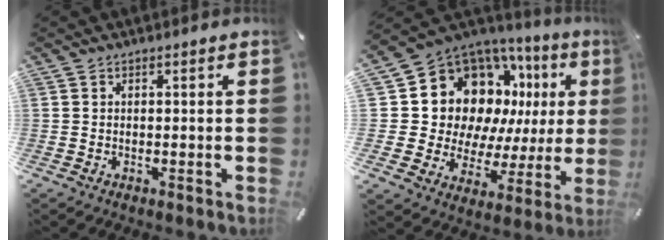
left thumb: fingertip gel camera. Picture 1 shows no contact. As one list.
[{"total": 17.1, "force": [8.2, 12.3, 8.6], "torque": [-0.139, -0.073, 0.163]}]